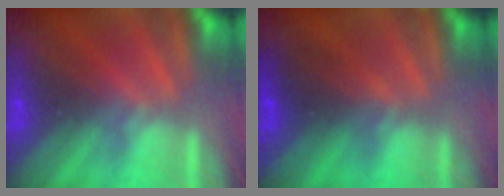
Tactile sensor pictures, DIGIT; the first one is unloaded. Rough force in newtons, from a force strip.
{"total": 2.7}